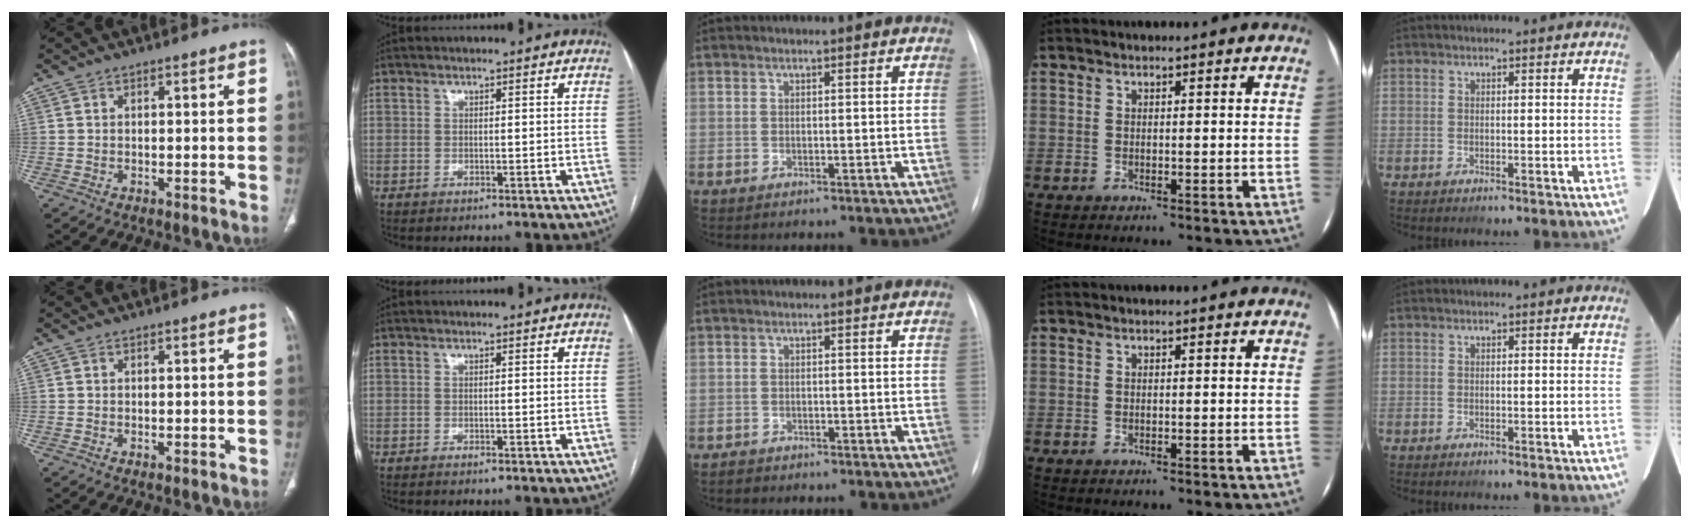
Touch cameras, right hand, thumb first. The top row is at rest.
{"middle": {"total": 0.9, "force": [-0.8, 0.5, 0.0], "torque": [-0.003, 0.001, -0.015]}}